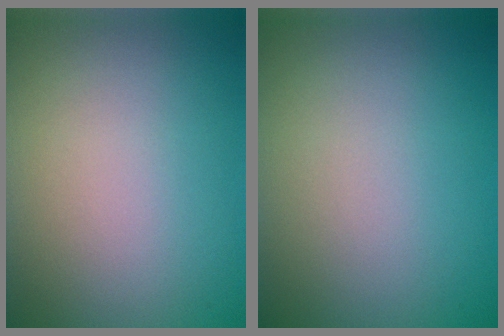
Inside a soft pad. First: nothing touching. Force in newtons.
{"total": 0.0}